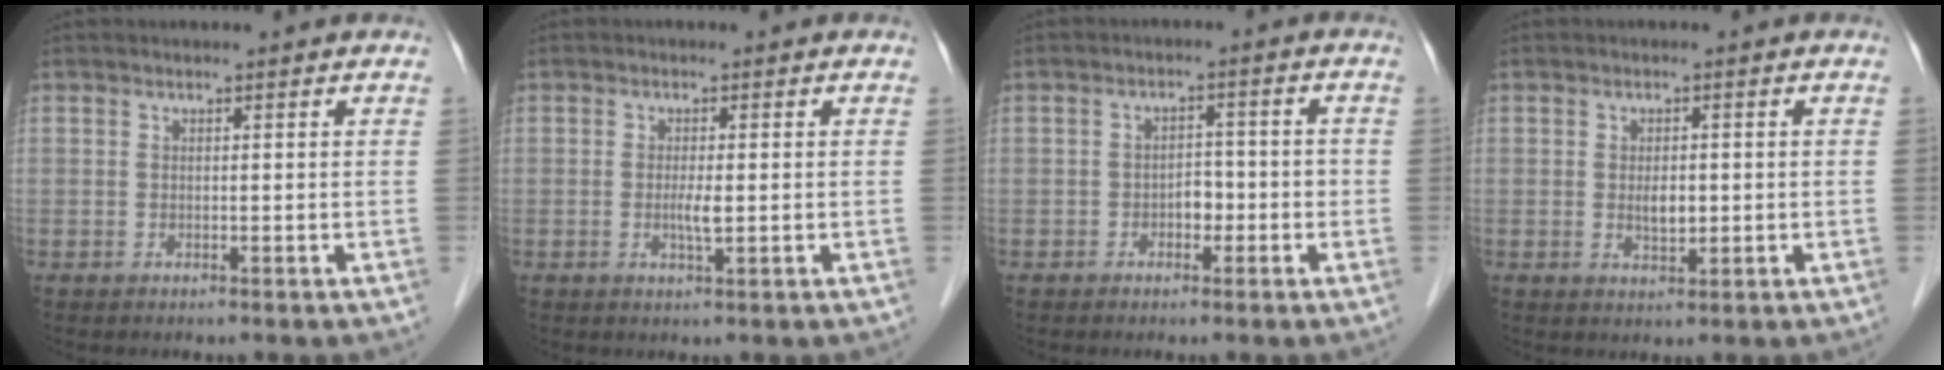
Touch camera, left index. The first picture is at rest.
{"total": 2.1, "force": [-0.4, 0.3, 2.0], "torque": [-0.042, -0.005, -0.006]}
{"total": 3.0, "force": [-1.4, 1.9, 1.9], "torque": [-0.024, 0.010, -0.022]}
{"total": 2.6, "force": [-0.3, 1.3, 2.3], "torque": [-0.041, -0.005, -0.002]}